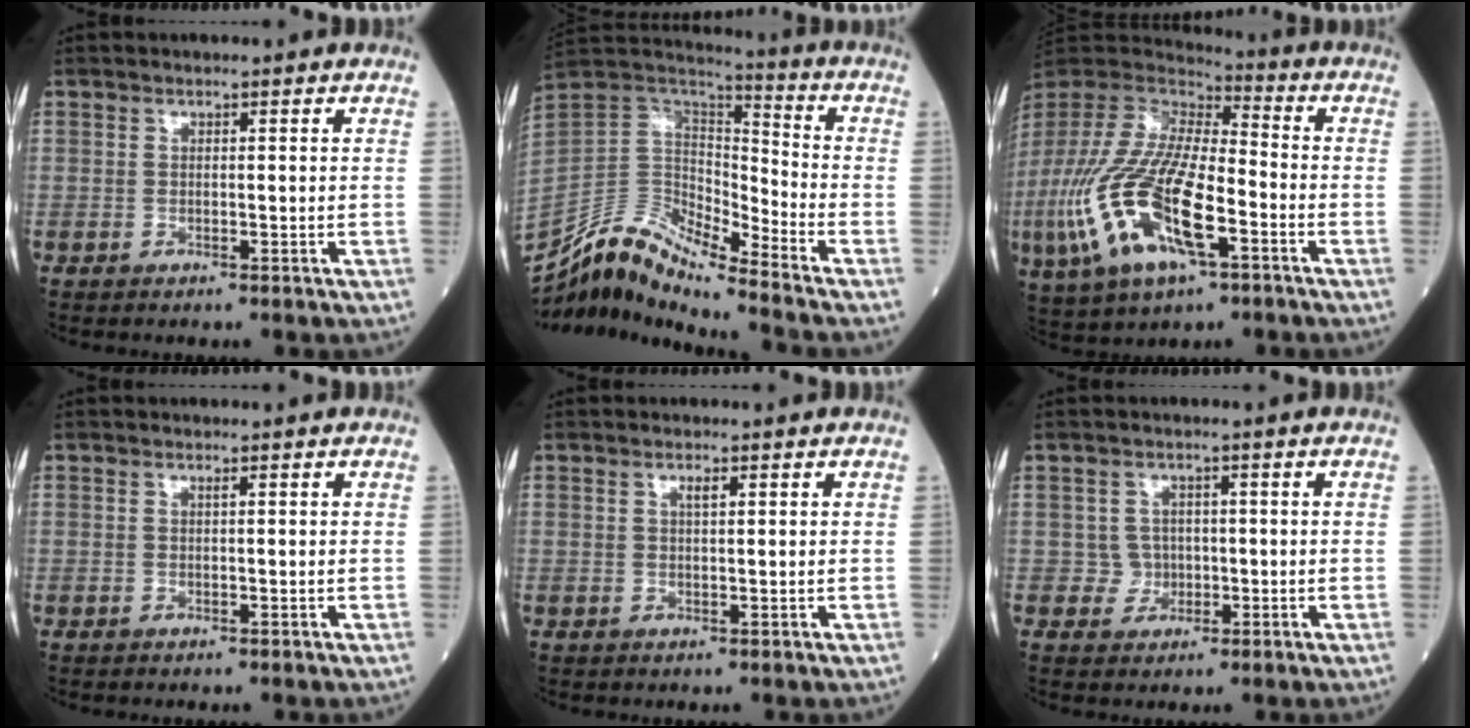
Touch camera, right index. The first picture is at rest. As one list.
[{"total": 11.2, "force": [-10.5, 1.4, 3.6], "torque": [-0.075, 0.059, -0.202]}, {"total": 22.4, "force": [-7.5, 7.9, 19.6], "torque": [-0.470, -0.031, -0.136]}, {"total": 0.0}, {"total": 1.2, "force": [0.5, 0.2, 1.0], "torque": [-0.020, 0.000, 0.008]}, {"total": 2.5, "force": [-0.2, 2.4, 0.0], "torque": [0.007, 0.008, -0.005]}]